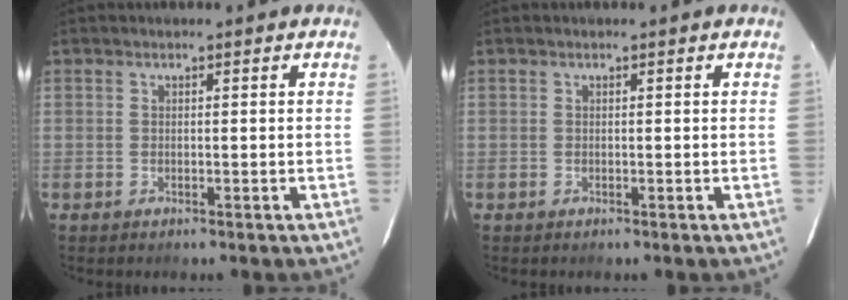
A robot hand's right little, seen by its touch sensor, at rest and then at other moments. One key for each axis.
{"total": 0.0}